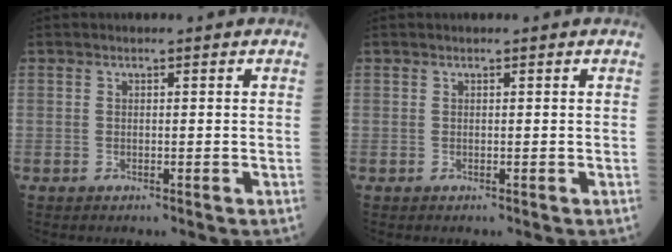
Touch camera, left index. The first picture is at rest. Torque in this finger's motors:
{"motor_torque": [-0.01, 0.01, 0.00, 0.00]}